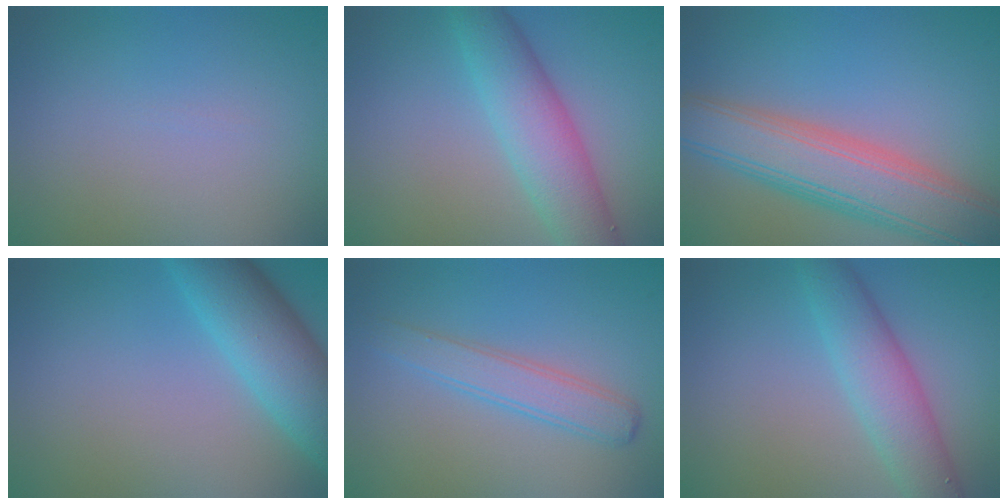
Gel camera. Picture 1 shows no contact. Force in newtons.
{"total": 5.8, "press": 5.7, "slide": 0.3}
{"total": 8.7, "press": 8.7, "slide": 0.4}
{"total": 7.2, "press": 7.2, "slide": 0.2}
{"total": 2.9, "press": 2.9, "slide": 0.0}
{"total": 4.8, "press": 4.8, "slide": 0.4}